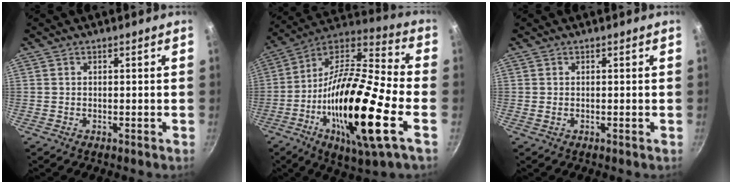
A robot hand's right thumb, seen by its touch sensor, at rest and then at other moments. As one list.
[{"total": 26.5, "force": [-7.6, 6.5, 24.5], "torque": [-0.431, 0.019, -0.151]}, {"total": 0.0}]